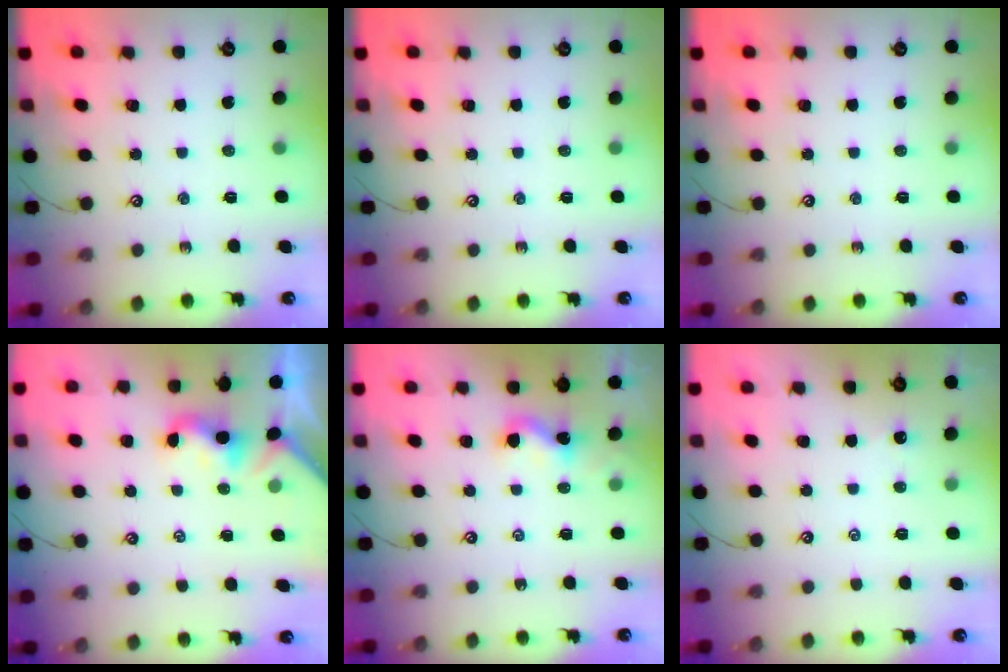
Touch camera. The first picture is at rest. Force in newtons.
{"total": 0.0}
{"total": 0.0}
{"total": 2.0, "press": 2.0, "slide": 0.5}
{"total": 3.6, "press": 3.6, "slide": 0.4}
{"total": 2.5, "press": 2.5, "slide": 0.3}